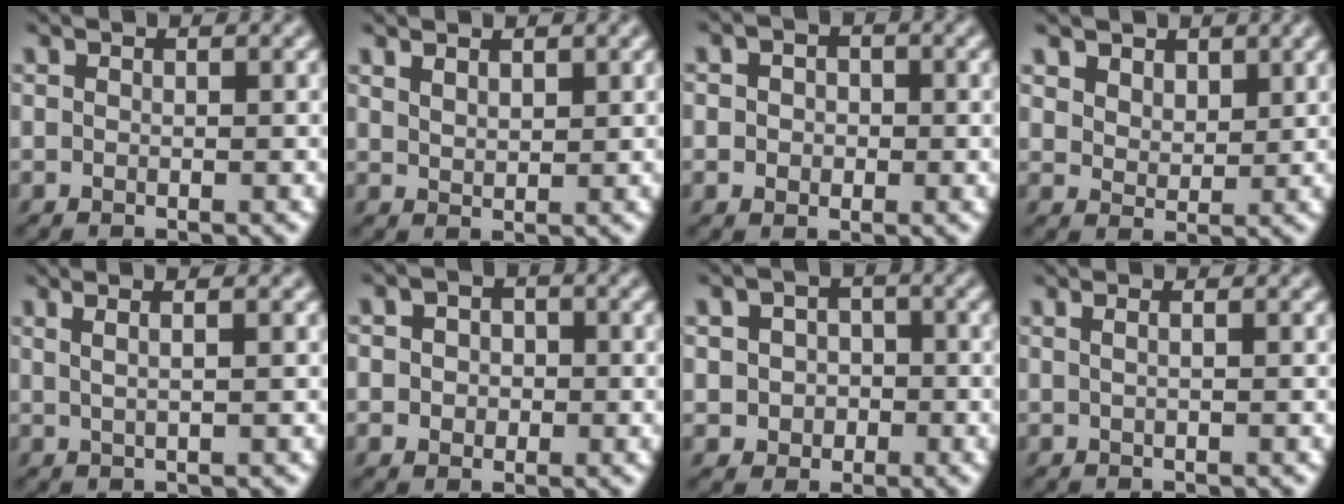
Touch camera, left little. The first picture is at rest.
{"total": 1.4, "force": [1.1, 0.5, 0.7], "torque": [-0.020, -0.001, 0.024]}
{"total": 3.4, "force": [0.5, 2.7, 2.0], "torque": [-0.025, 0.019, -0.022]}
{"total": 3.4, "force": [2.3, 2.1, 1.3], "torque": [-0.052, -0.012, 0.050]}
{"total": 3.2, "force": [1.6, 1.1, 2.5], "torque": [-0.018, 0.014, -0.003]}
{"total": 4.1, "force": [0.6, 3.3, 2.4], "torque": [-0.030, 0.023, -0.022]}
{"total": 3.7, "force": [-0.2, 3.2, 1.8], "torque": [-0.019, 0.016, -0.022]}
{"total": 0.7, "force": [0.3, 0.0, 0.7], "torque": [-0.013, 0.000, 0.002]}